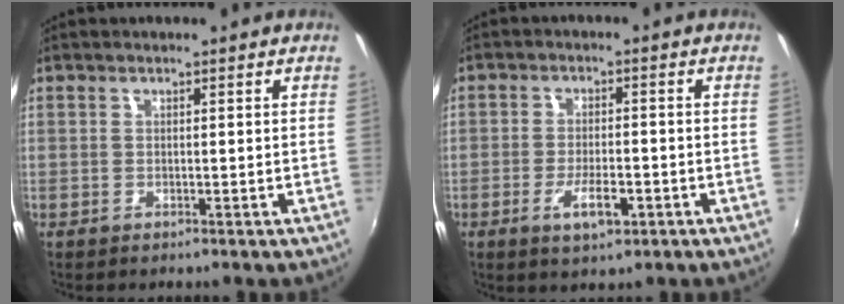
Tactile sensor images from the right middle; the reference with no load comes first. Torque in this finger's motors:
{"motor_torque": [1.07, -1.07, 0.11, 0.08]}